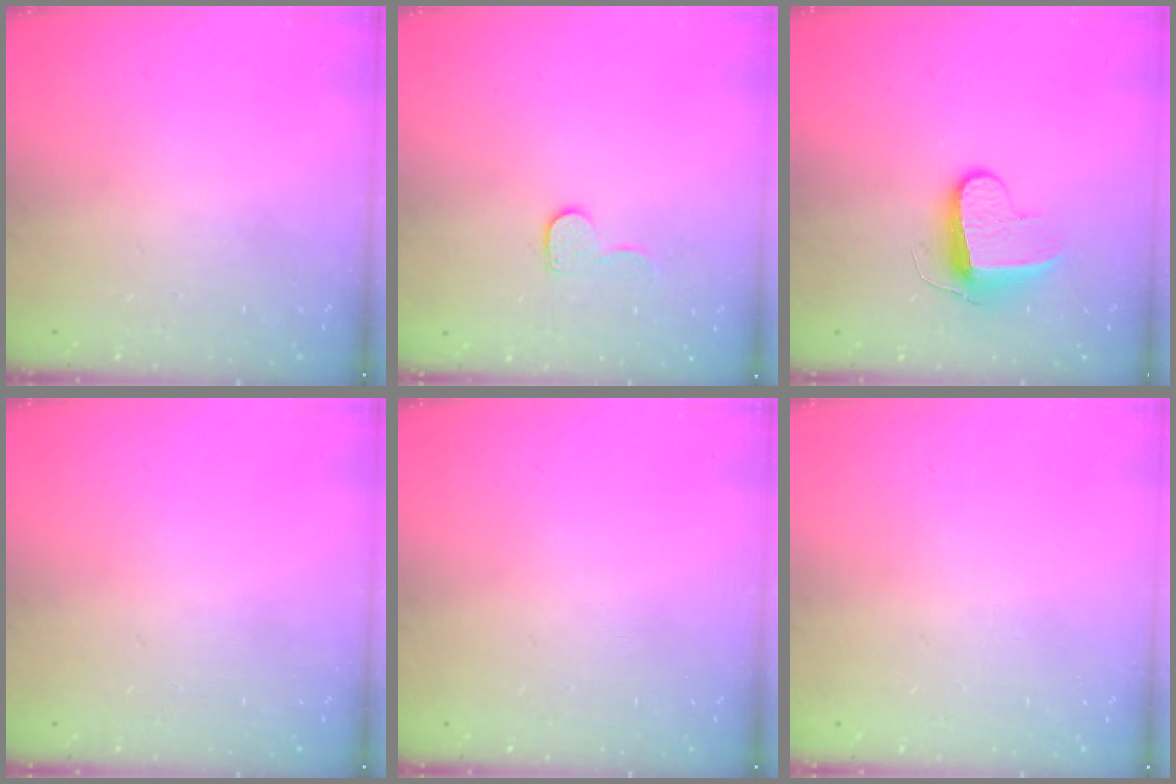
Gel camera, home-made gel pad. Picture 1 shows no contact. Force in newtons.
{"total": 6.8, "press": 6.7, "slide": 0.6}
{"total": 9.0, "press": 9.0, "slide": 0.5}
{"total": 0.0}
{"total": 0.0}
{"total": 0.0}